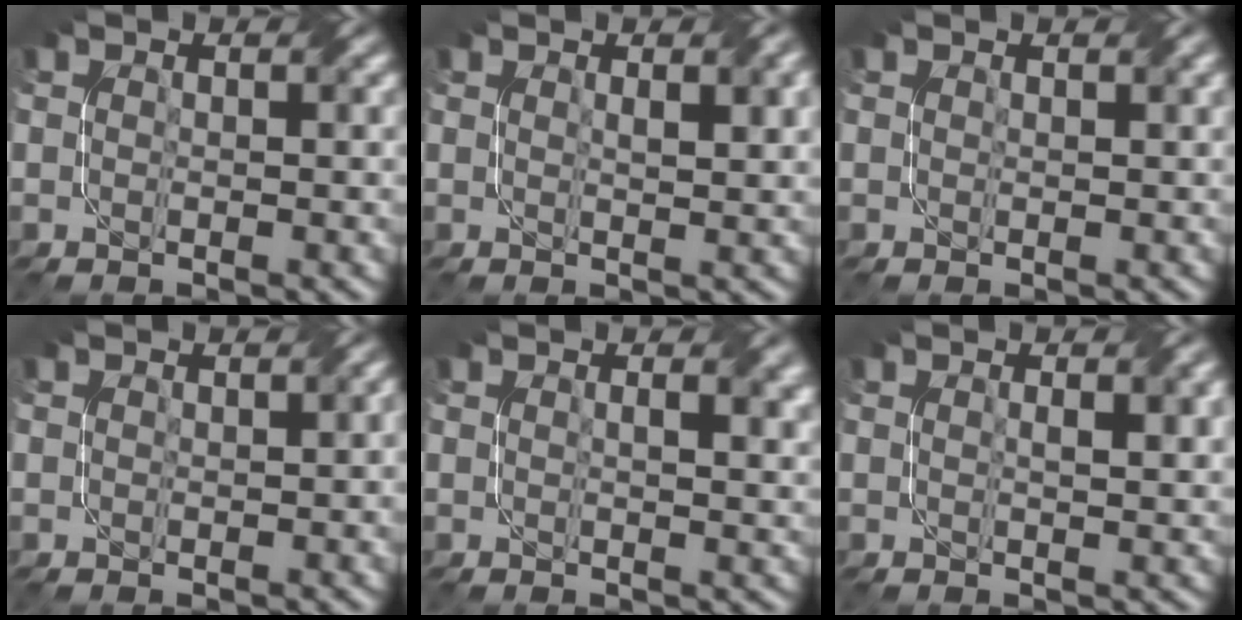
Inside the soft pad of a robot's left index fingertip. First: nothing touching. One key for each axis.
{"total": 2.5, "fx": 1.0, "fy": 0.7, "fz": 2.2, "tx": -0.025, "ty": 0.001, "tz": 0.018}
{"total": 0.0}
{"total": 0.8, "fx": -0.5, "fy": 0.3, "fz": 0.5, "tx": -0.004, "ty": 0.004, "tz": -0.008}
{"total": 2.6, "fx": 0.9, "fy": 0.9, "fz": 2.3, "tx": -0.020, "ty": 0.001, "tz": 0.013}
{"total": 2.3, "fx": 0.6, "fy": 0.6, "fz": 2.2, "tx": -0.025, "ty": 0.003, "tz": 0.011}